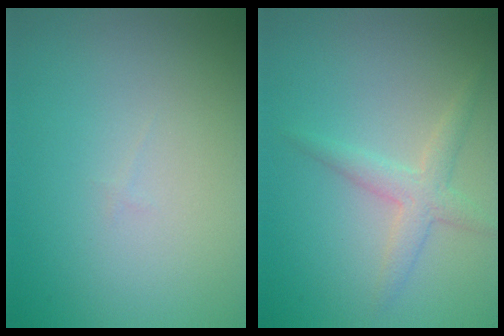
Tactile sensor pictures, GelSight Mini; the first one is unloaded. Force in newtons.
{"total": 2.5, "press": 2.5, "slide": 0.0}